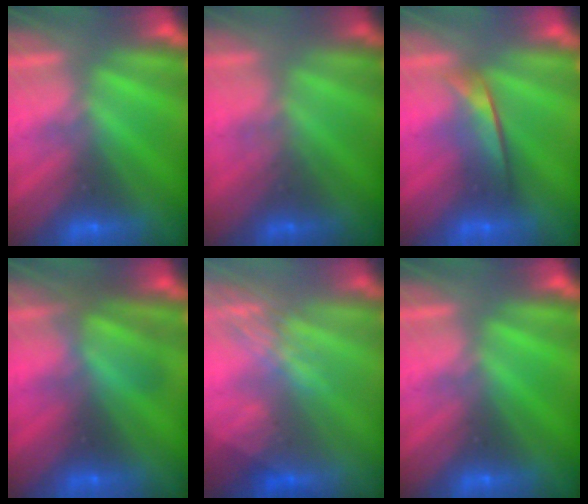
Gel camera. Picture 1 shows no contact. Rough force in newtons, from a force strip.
{"total": 1.7}
{"total": 2.0}
{"total": 3.1}
{"total": 2.7}
{"total": 0.0}